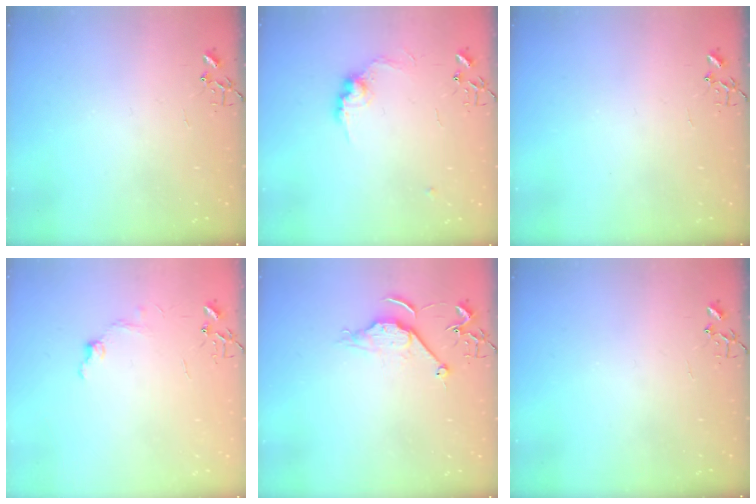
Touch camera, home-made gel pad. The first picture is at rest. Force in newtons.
{"total": 9.8, "press": 9.8, "slide": 0.5}
{"total": 0.0}
{"total": 7.7, "press": 7.6, "slide": 0.9}
{"total": 8.2, "press": 8.1, "slide": 0.3}
{"total": 0.0}